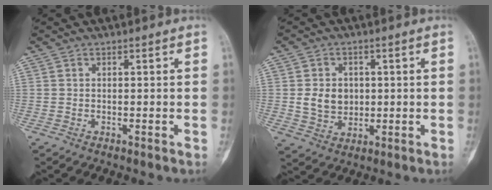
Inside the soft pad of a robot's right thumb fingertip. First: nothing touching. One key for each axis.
{"total": 6.8, "fx": 0.5, "fy": 5.6, "fz": 3.8, "tx": -0.044, "ty": -0.005, "tz": 0.017}